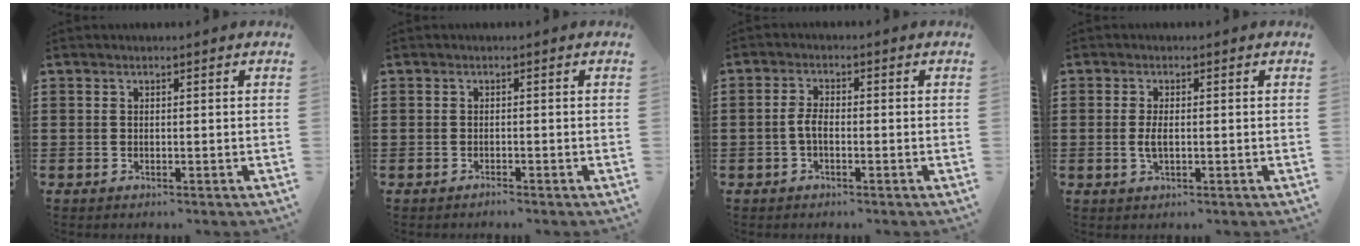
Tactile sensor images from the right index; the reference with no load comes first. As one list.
[{"total": 0.7, "force": [-0.7, 0.1, 0.2], "torque": [-0.007, -0.003, -0.013]}, {"total": 2.7, "force": [-0.8, 1.1, 2.4], "torque": [-0.059, -0.003, -0.020]}, {"total": 2.5, "force": [-0.2, 1.0, 2.3], "torque": [-0.058, -0.005, -0.009]}]